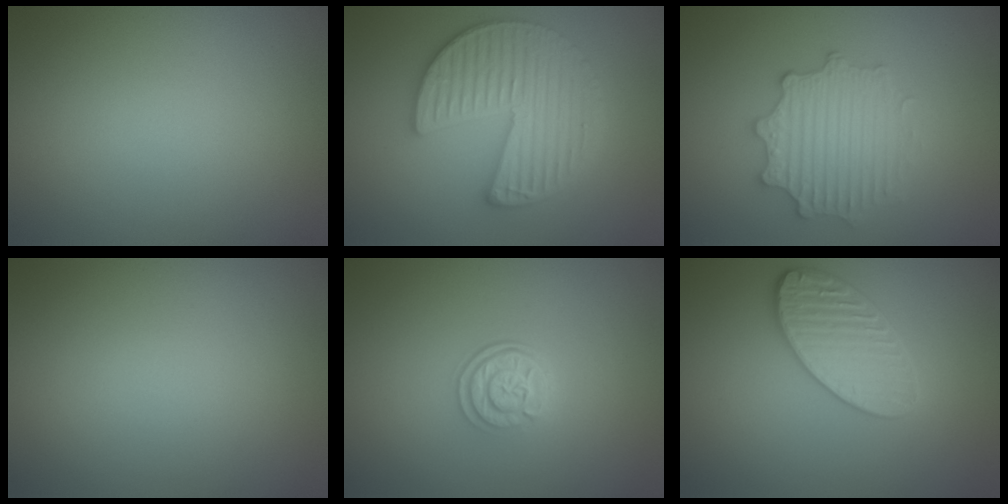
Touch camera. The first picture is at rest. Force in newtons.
{"total": 6.0, "press": 5.9, "slide": 1.0}
{"total": 4.0, "press": 3.5, "slide": 1.8}
{"total": 0.0}
{"total": 2.8, "press": 2.4, "slide": 1.4}
{"total": 3.6, "press": 3.5, "slide": 0.9}